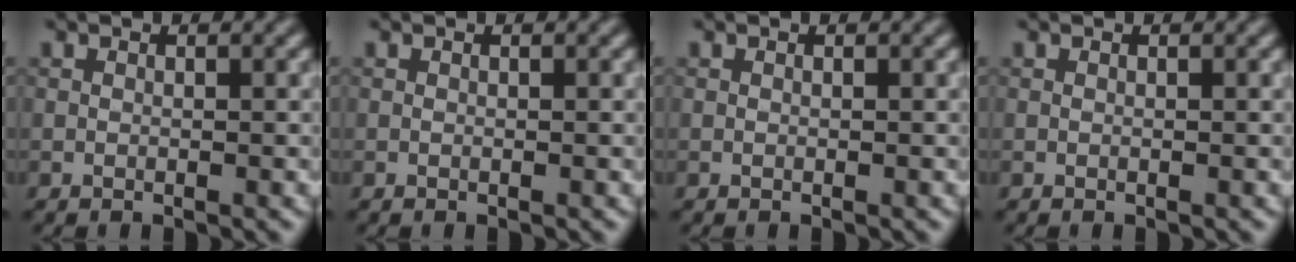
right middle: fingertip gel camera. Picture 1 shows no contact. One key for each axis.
{"total": 0.0}
{"total": 0.0}
{"total": 0.0}